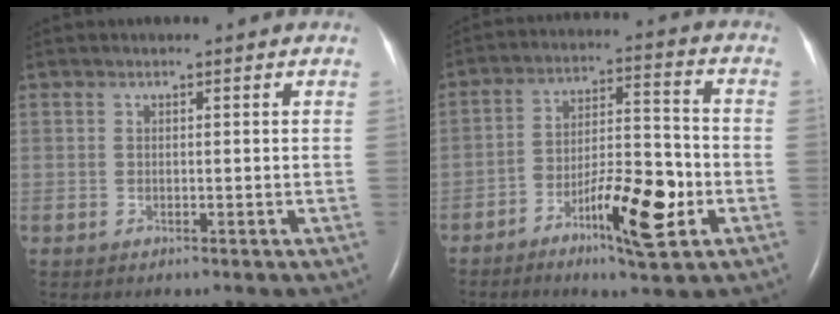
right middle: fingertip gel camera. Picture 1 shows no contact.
{"total": 11.3, "force": [-4.9, 2.3, 9.9], "torque": [-0.168, 0.008, -0.080]}